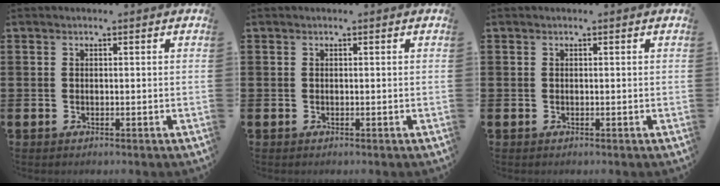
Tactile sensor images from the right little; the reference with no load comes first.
{"total": 0.0}
{"total": 0.0}